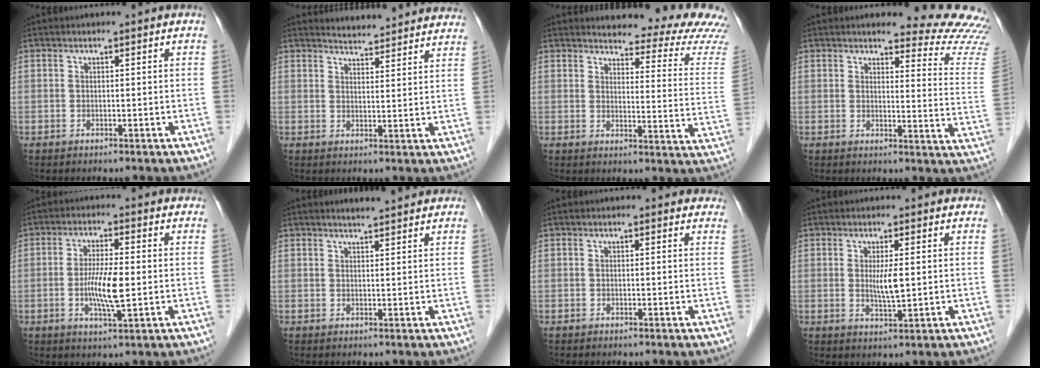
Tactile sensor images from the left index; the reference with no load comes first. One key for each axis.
{"total": 12.4, "fx": 12.0, "fy": 1.9, "fz": 2.1, "tx": -0.006, "ty": -0.002, "tz": 0.131}
{"total": 17.6, "fx": 17.0, "fy": 2.1, "fz": 4.4, "tx": -0.029, "ty": -0.104, "tz": 0.164}
{"total": 14.2, "fx": 13.9, "fy": 1.1, "fz": 2.7, "tx": -0.002, "ty": -0.114, "tz": 0.122}
{"total": 6.4, "fx": -0.8, "fy": 0.9, "fz": 6.3, "tx": -0.120, "ty": -0.011, "tz": -0.017}
{"total": 3.6, "fx": 3.4, "fy": 0.1, "fz": 1.1, "tx": -0.018, "ty": 0.008, "tz": 0.047}
{"total": 1.9, "fx": 1.5, "fy": 1.2, "fz": 0.3, "tx": 0.012, "ty": 0.000, "tz": 0.003}
{"total": 3.5, "fx": 0.4, "fy": 0.6, "fz": 3.4, "tx": -0.059, "ty": -0.010, "tz": 0.007}